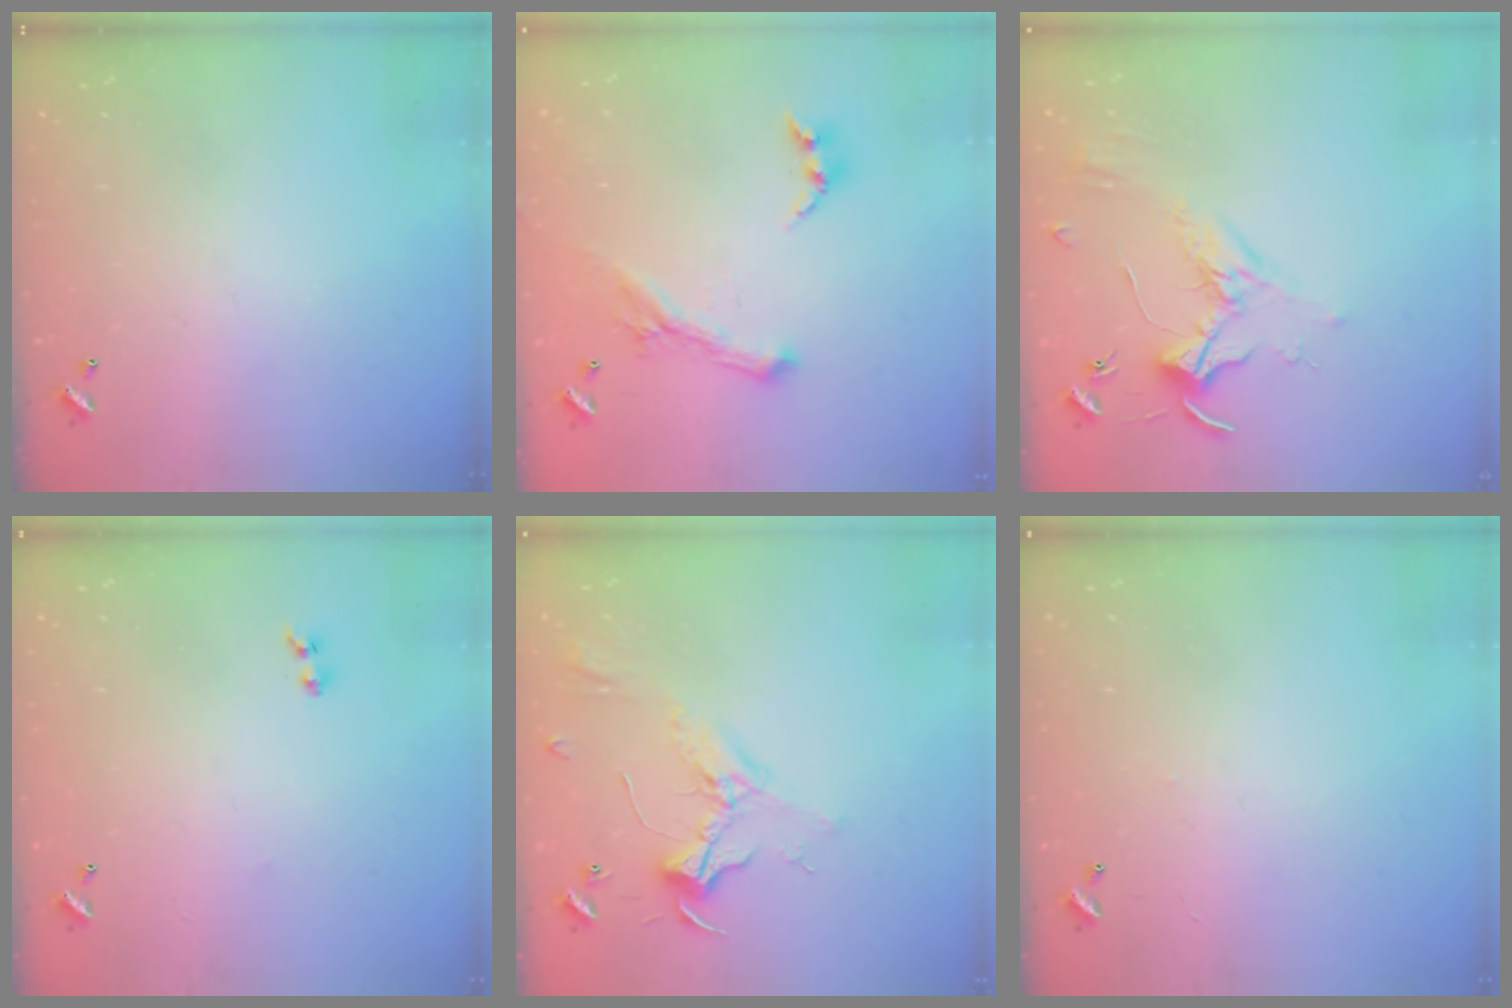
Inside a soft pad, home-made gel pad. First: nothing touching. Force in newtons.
{"total": 1.8, "press": 1.7, "slide": 0.4}
{"total": 1.8, "press": 1.8, "slide": 0.4}
{"total": 1.9, "press": 1.7, "slide": 0.9}
{"total": 2.3, "press": 2.2, "slide": 0.7}
{"total": 4.0, "press": 3.9, "slide": 0.3}